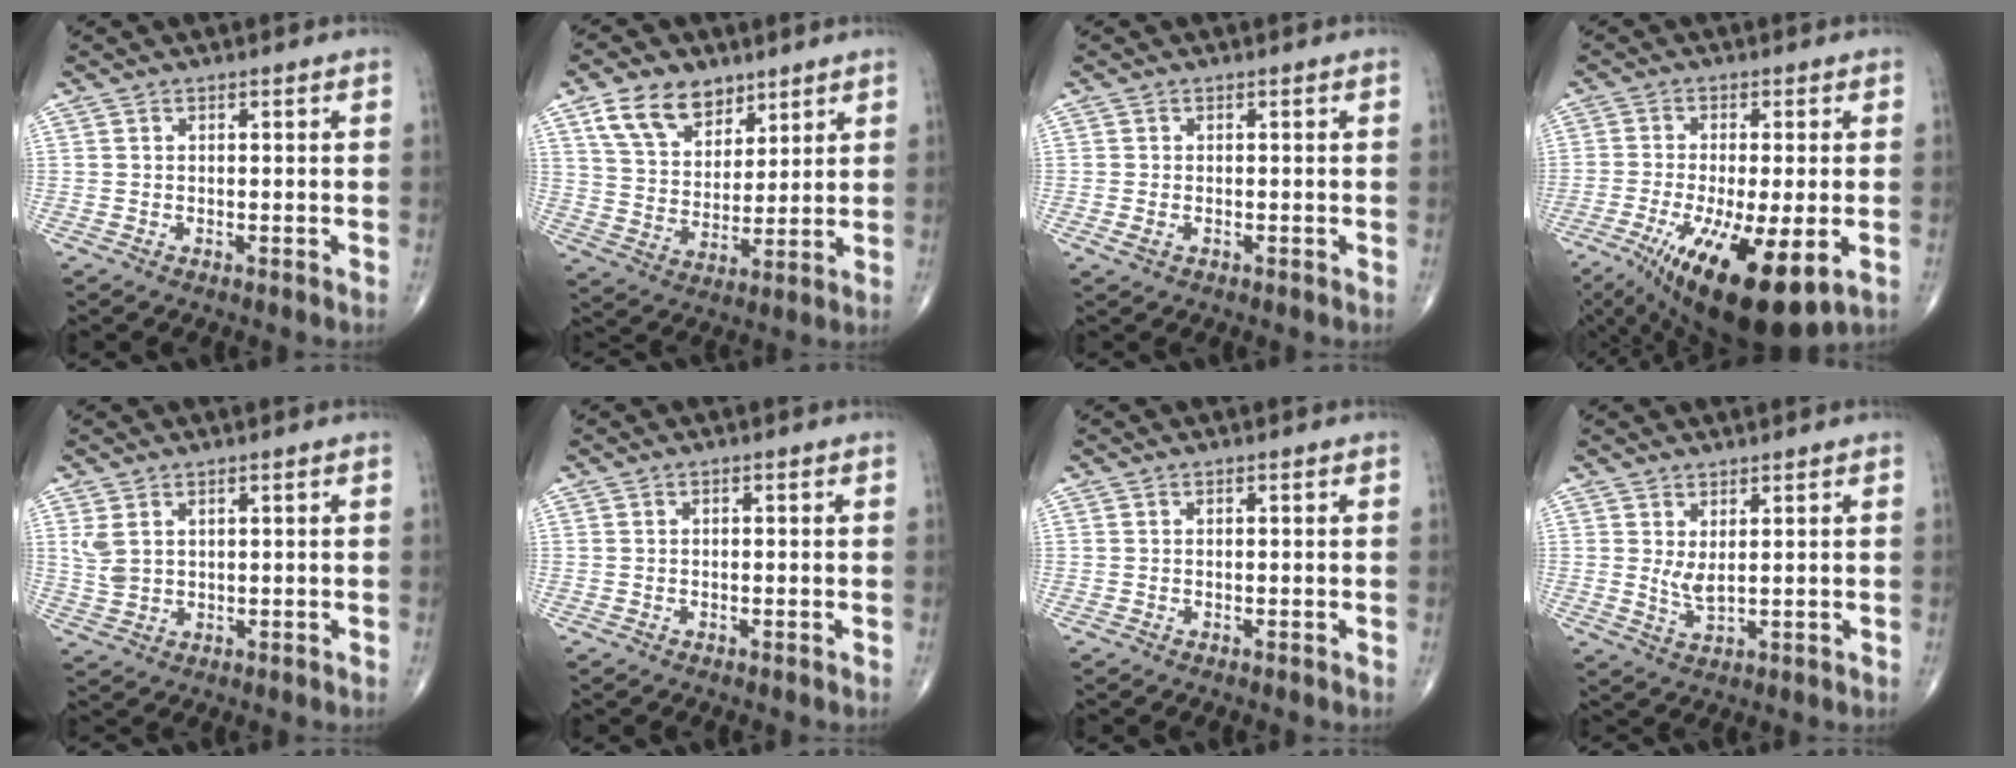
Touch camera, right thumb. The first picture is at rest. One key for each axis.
{"total": 11.3, "fx": 6.8, "fy": 7.1, "fz": 5.5, "tx": -0.073, "ty": -0.032, "tz": 0.131}
{"total": 1.3, "fx": -0.5, "fy": 0.8, "fz": 0.9, "tx": -0.020, "ty": 0.000, "tz": -0.009}
{"total": 17.4, "fx": -7.0, "fy": 5.0, "fz": 15.2, "tx": -0.258, "ty": -0.028, "tz": -0.104}
{"total": 3.8, "fx": 1.4, "fy": 2.5, "fz": 2.5, "tx": -0.051, "ty": -0.001, "tz": 0.037}
{"total": 0.0}
{"total": 0.0}
{"total": 3.1, "fx": 1.0, "fy": 1.0, "fz": 2.8, "tx": -0.053, "ty": -0.018, "tz": 0.024}